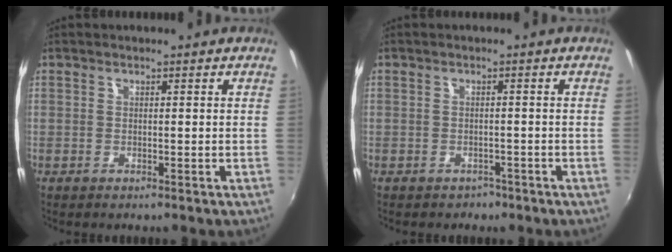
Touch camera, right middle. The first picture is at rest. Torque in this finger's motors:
{"motor_torque": [-0.19, -0.12, -0.06, -0.01]}